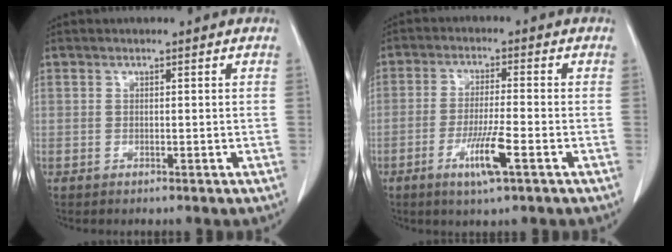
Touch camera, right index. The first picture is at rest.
{"total": 8.1, "force": [-3.3, 0.2, 7.3], "torque": [-0.138, -0.018, -0.060]}